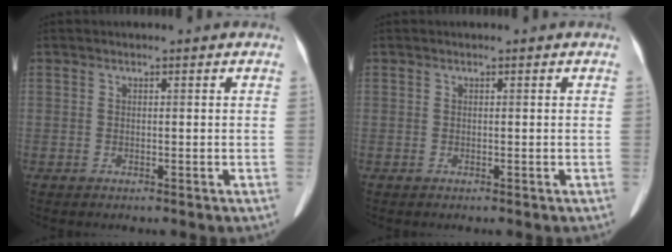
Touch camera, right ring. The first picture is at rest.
{"total": 0.0}